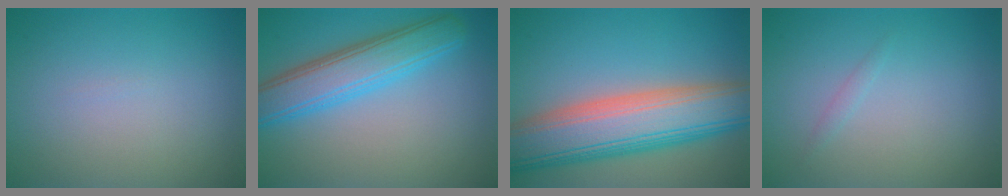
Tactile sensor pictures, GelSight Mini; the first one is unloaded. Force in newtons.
{"total": 5.8, "press": 5.8, "slide": 0.3}
{"total": 11.1, "press": 11.1, "slide": 0.6}
{"total": 0.6, "press": 0.6, "slide": 0.0}